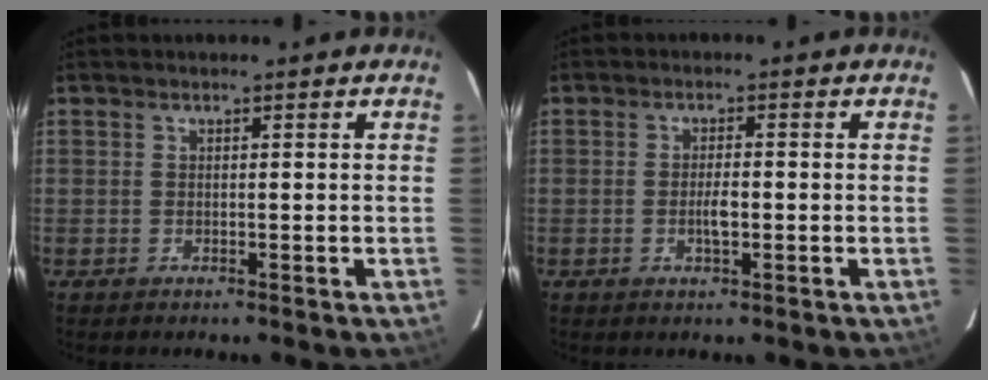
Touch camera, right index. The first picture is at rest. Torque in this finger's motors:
{"motor_torque": [-0.02, 0.00, 0.03, 0.03]}